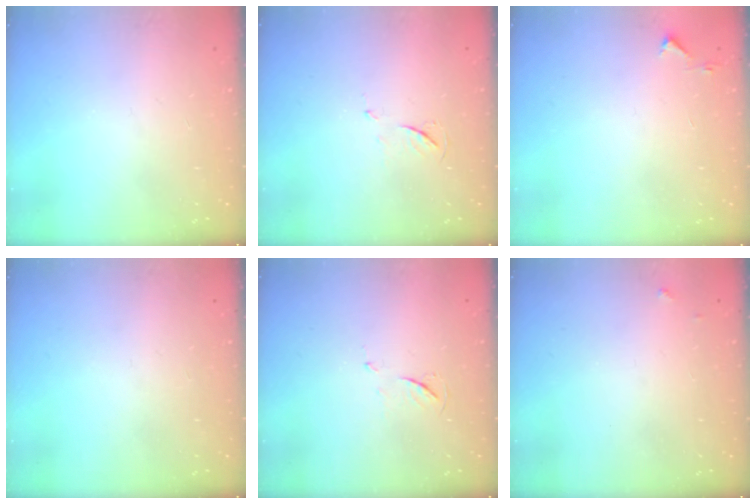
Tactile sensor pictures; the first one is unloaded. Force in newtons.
{"total": 4.9, "press": 4.9, "slide": 0.7}
{"total": 3.1, "press": 3.0, "slide": 0.3}
{"total": 0.0}
{"total": 4.9, "press": 4.9, "slide": 0.7}
{"total": 3.5, "press": 3.5, "slide": 0.2}